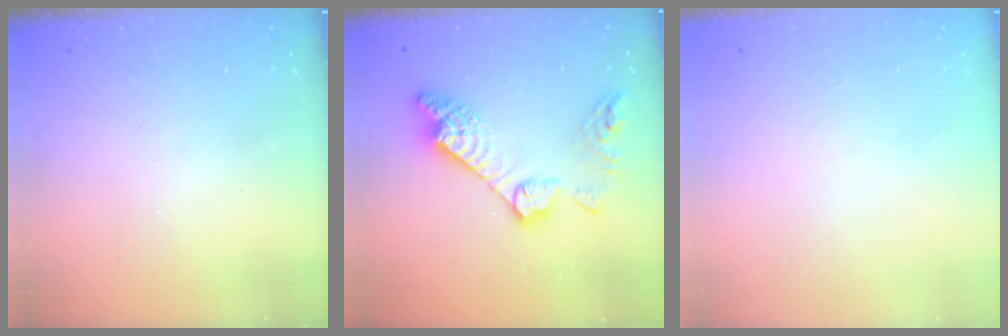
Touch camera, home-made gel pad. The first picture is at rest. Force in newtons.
{"total": 15.6, "press": 15.5, "slide": 1.2}
{"total": 0.0}